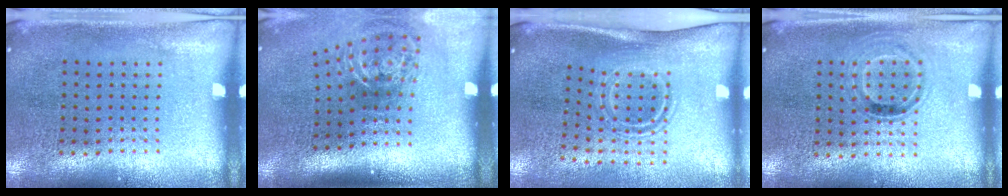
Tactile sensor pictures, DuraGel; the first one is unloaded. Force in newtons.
{"total": 2.1, "press": 1.3, "slide": 1.6}
{"total": 1.7, "press": 1.0, "slide": 1.3}
{"total": 0.9, "press": 0.8, "slide": 0.4}